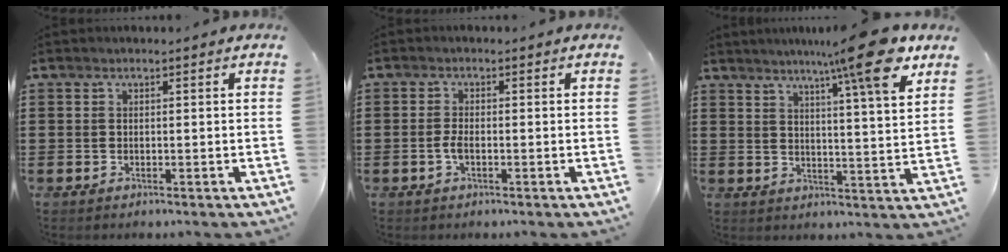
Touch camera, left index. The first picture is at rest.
{"total": 2.1, "force": [-0.6, 0.7, 1.9], "torque": [-0.051, -0.004, -0.016]}
{"total": 11.9, "force": [8.4, 0.4, 8.4], "torque": [-0.136, -0.034, 0.131]}